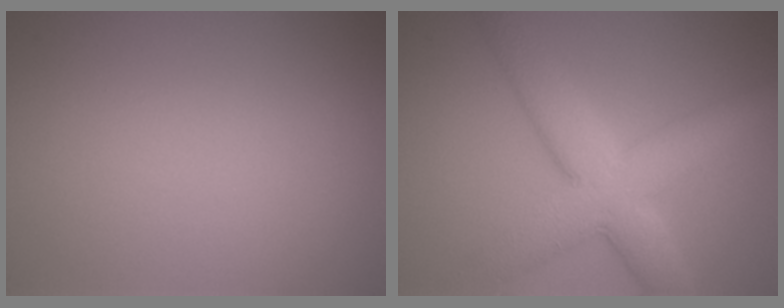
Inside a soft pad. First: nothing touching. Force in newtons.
{"total": 7.4, "press": 7.4, "slide": 0.2}